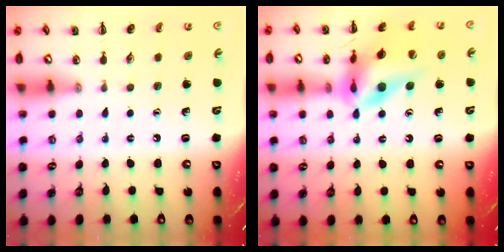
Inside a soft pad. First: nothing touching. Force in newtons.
{"total": 15.7, "press": 15.2, "slide": 4.2}